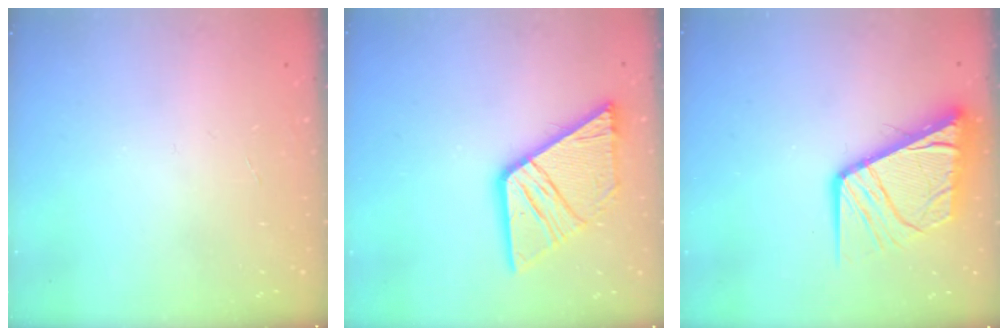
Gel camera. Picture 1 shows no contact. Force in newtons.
{"total": 17.2, "press": 17.1, "slide": 1.9}
{"total": 15.2, "press": 15.1, "slide": 1.9}